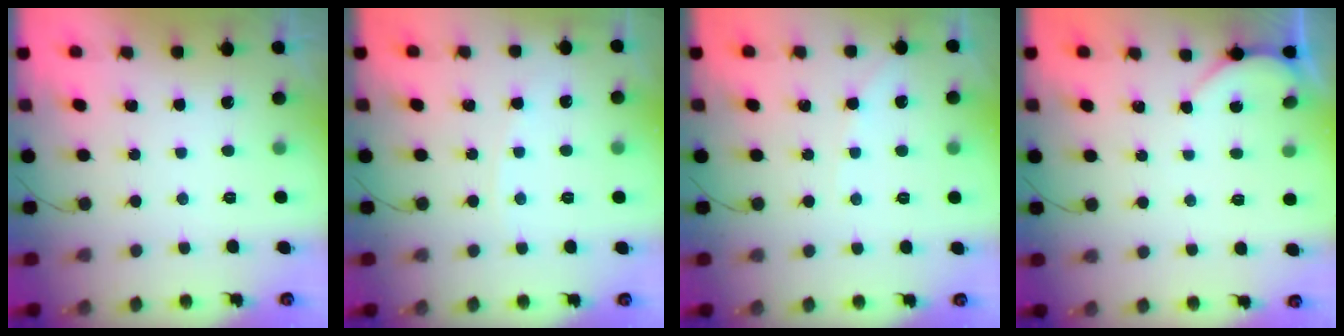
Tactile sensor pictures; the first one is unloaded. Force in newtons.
{"total": 2.6, "press": 2.6, "slide": 0.2}
{"total": 3.0, "press": 3.0, "slide": 0.5}
{"total": 2.5, "press": 2.4, "slide": 0.3}